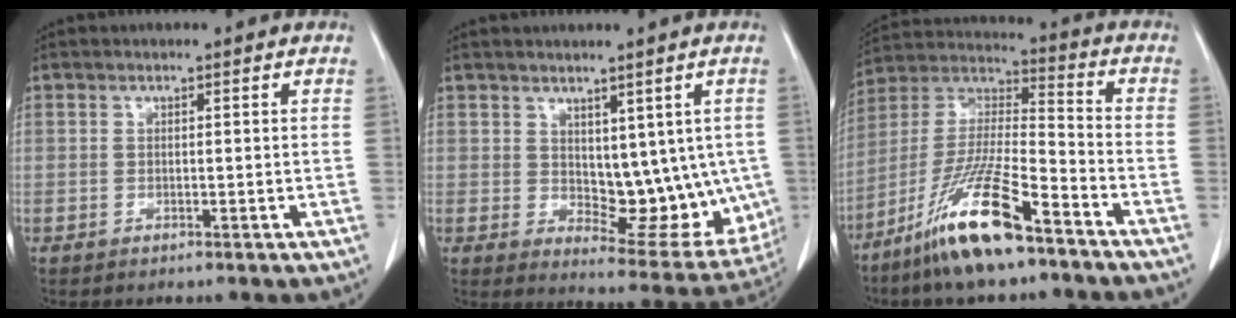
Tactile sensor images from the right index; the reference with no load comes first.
{"total": 11.7, "force": [1.3, 6.5, 9.7], "torque": [-0.103, -0.003, 0.042]}
{"total": 15.4, "force": [-10.1, 1.8, 11.6], "torque": [-0.244, -0.021, -0.192]}